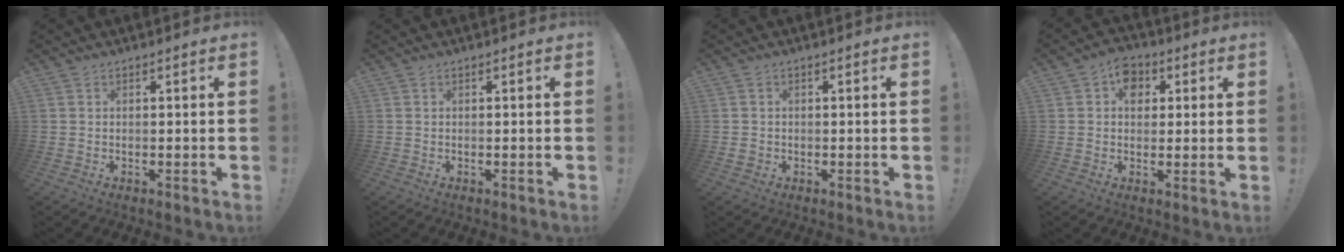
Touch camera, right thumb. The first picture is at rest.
{"total": 0.0}
{"total": 1.4, "force": [-0.3, 1.3, 0.4], "torque": [-0.007, 0.004, -0.005]}
{"total": 7.4, "force": [2.3, 6.0, 3.8], "torque": [-0.046, -0.003, 0.043]}